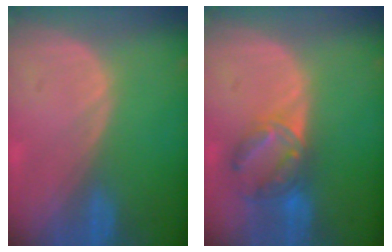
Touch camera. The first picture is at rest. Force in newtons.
{"total": 7.3, "press": 6.2, "slide": 3.7}